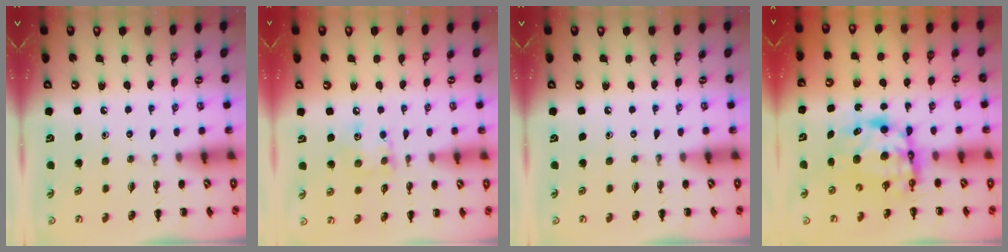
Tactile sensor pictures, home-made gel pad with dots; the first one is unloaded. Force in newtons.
{"total": 7.0, "press": 7.0, "slide": 0.7}
{"total": 0.0}
{"total": 7.1, "press": 7.0, "slide": 1.4}